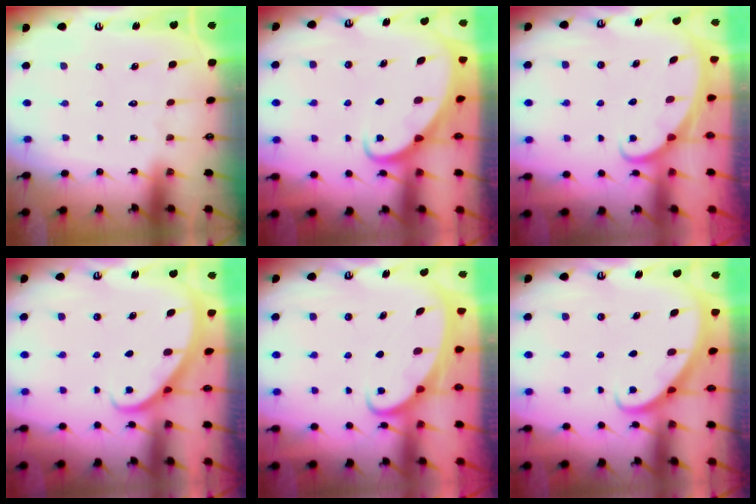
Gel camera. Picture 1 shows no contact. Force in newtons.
{"total": 2.4, "press": 2.4, "slide": 0.2}
{"total": 1.7, "press": 1.7, "slide": 0.1}
{"total": 2.4, "press": 2.4, "slide": 0.2}
{"total": 2.3, "press": 2.3, "slide": 0.3}
{"total": 2.7, "press": 2.7, "slide": 0.2}